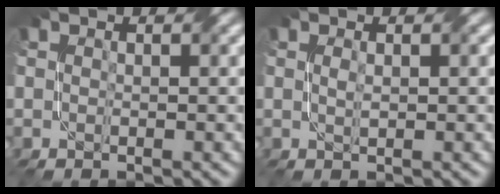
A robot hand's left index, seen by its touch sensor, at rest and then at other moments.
{"total": 0.7, "force": [0.2, 0.1, 0.7], "torque": [-0.014, 0.003, 0.005]}